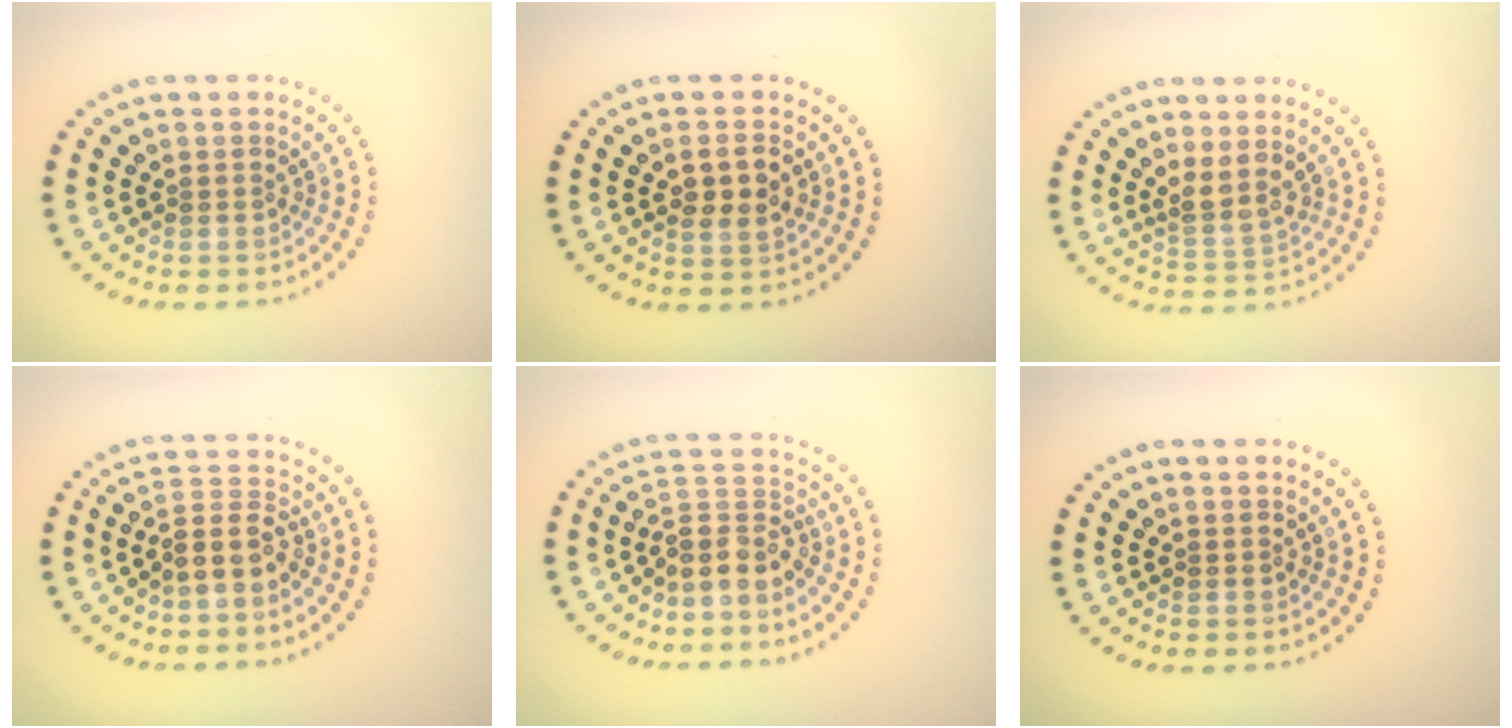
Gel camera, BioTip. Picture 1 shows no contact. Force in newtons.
{"total": 2.9, "press": 2.8, "slide": 0.4}
{"total": 2.6, "press": 2.0, "slide": 1.6}
{"total": 3.0, "press": 2.3, "slide": 1.8}
{"total": 3.3, "press": 2.5, "slide": 2.2}
{"total": 0.0}